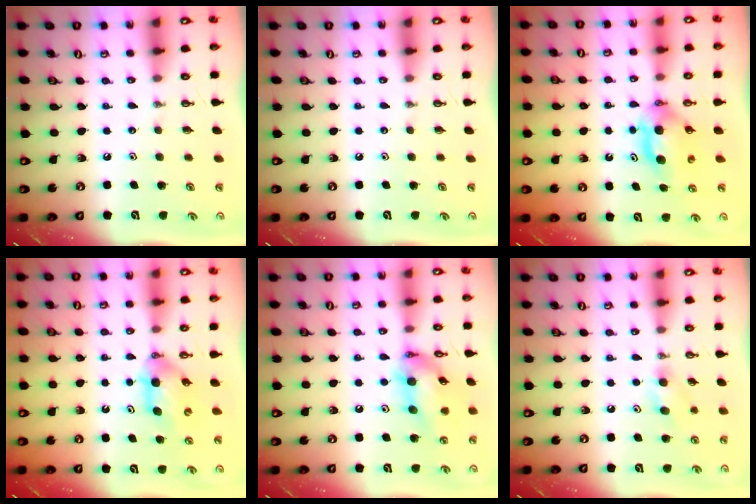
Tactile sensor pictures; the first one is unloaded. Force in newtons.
{"total": 0.0}
{"total": 5.8, "press": 5.6, "slide": 1.5}
{"total": 5.4, "press": 5.2, "slide": 1.4}
{"total": 14.6, "press": 14.5, "slide": 1.0}
{"total": 5.8, "press": 5.8, "slide": 0.3}